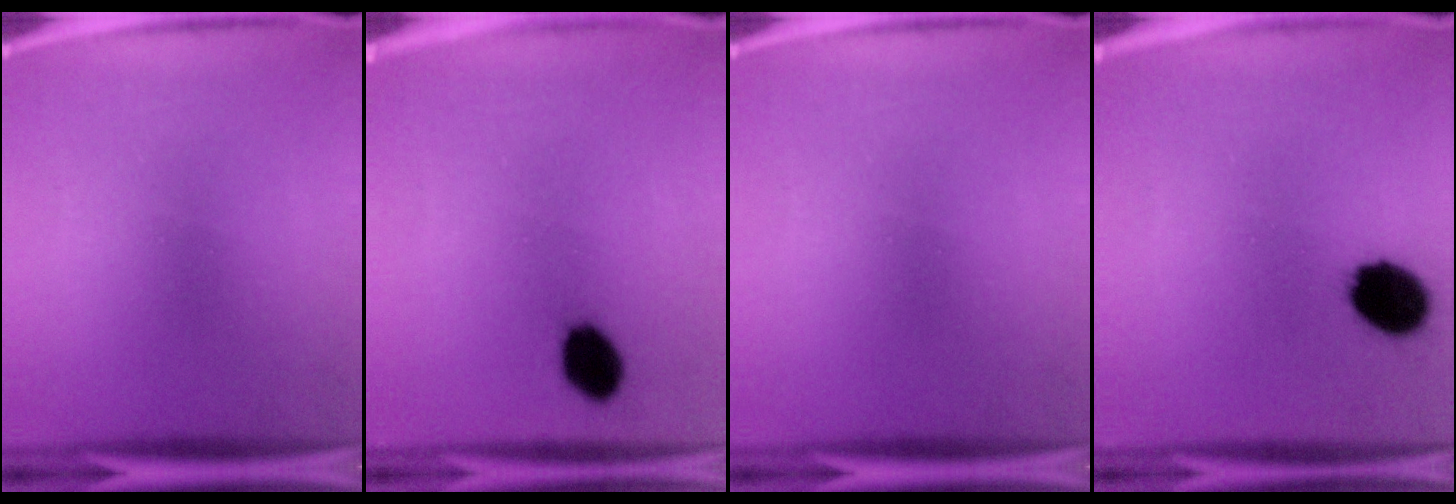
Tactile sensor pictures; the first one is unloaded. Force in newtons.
{"total": 6.7}
{"total": 0.0}
{"total": 11.2}